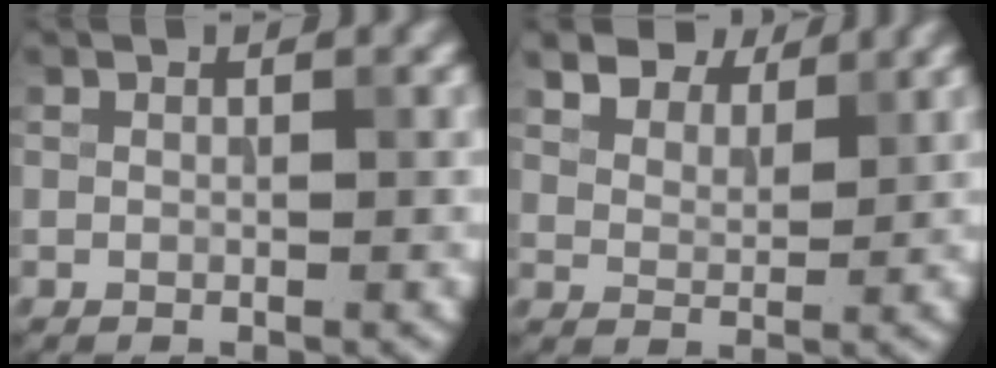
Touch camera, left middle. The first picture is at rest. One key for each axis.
{"total": 7.0, "fx": 5.8, "fy": 2.9, "fz": 2.6, "tx": -0.064, "ty": 0.002, "tz": 0.097}